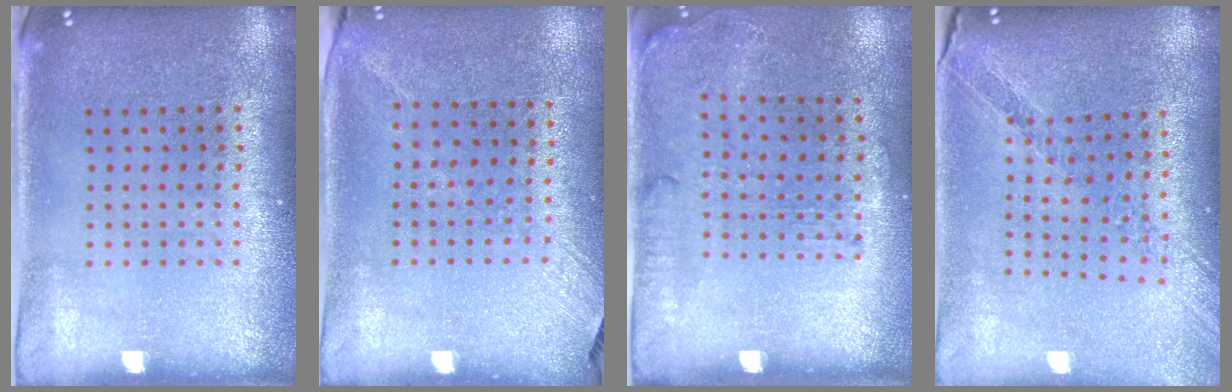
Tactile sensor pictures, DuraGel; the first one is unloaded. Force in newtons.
{"total": 1.3, "press": 1.0, "slide": 0.9}
{"total": 1.7, "press": 1.2, "slide": 1.2}
{"total": 1.1, "press": 1.1, "slide": 0.2}